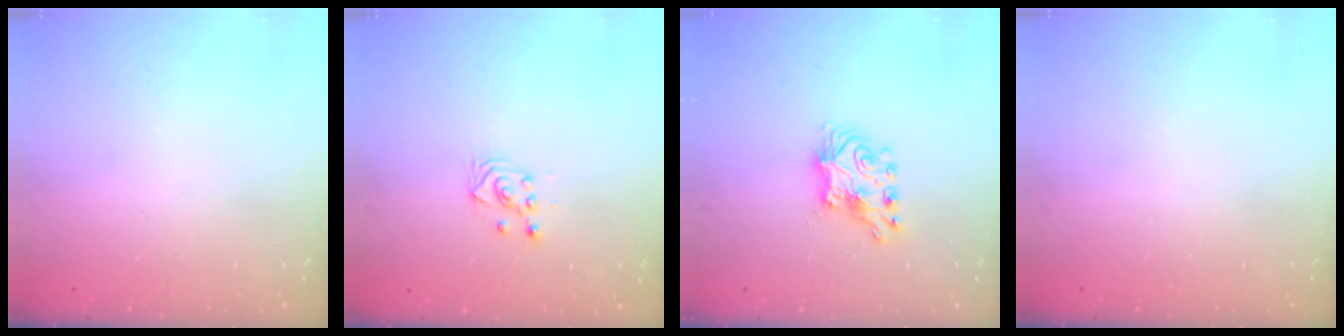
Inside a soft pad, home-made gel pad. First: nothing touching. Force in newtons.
{"total": 2.6, "press": 2.6, "slide": 0.3}
{"total": 7.3, "press": 7.2, "slide": 0.6}
{"total": 0.0}